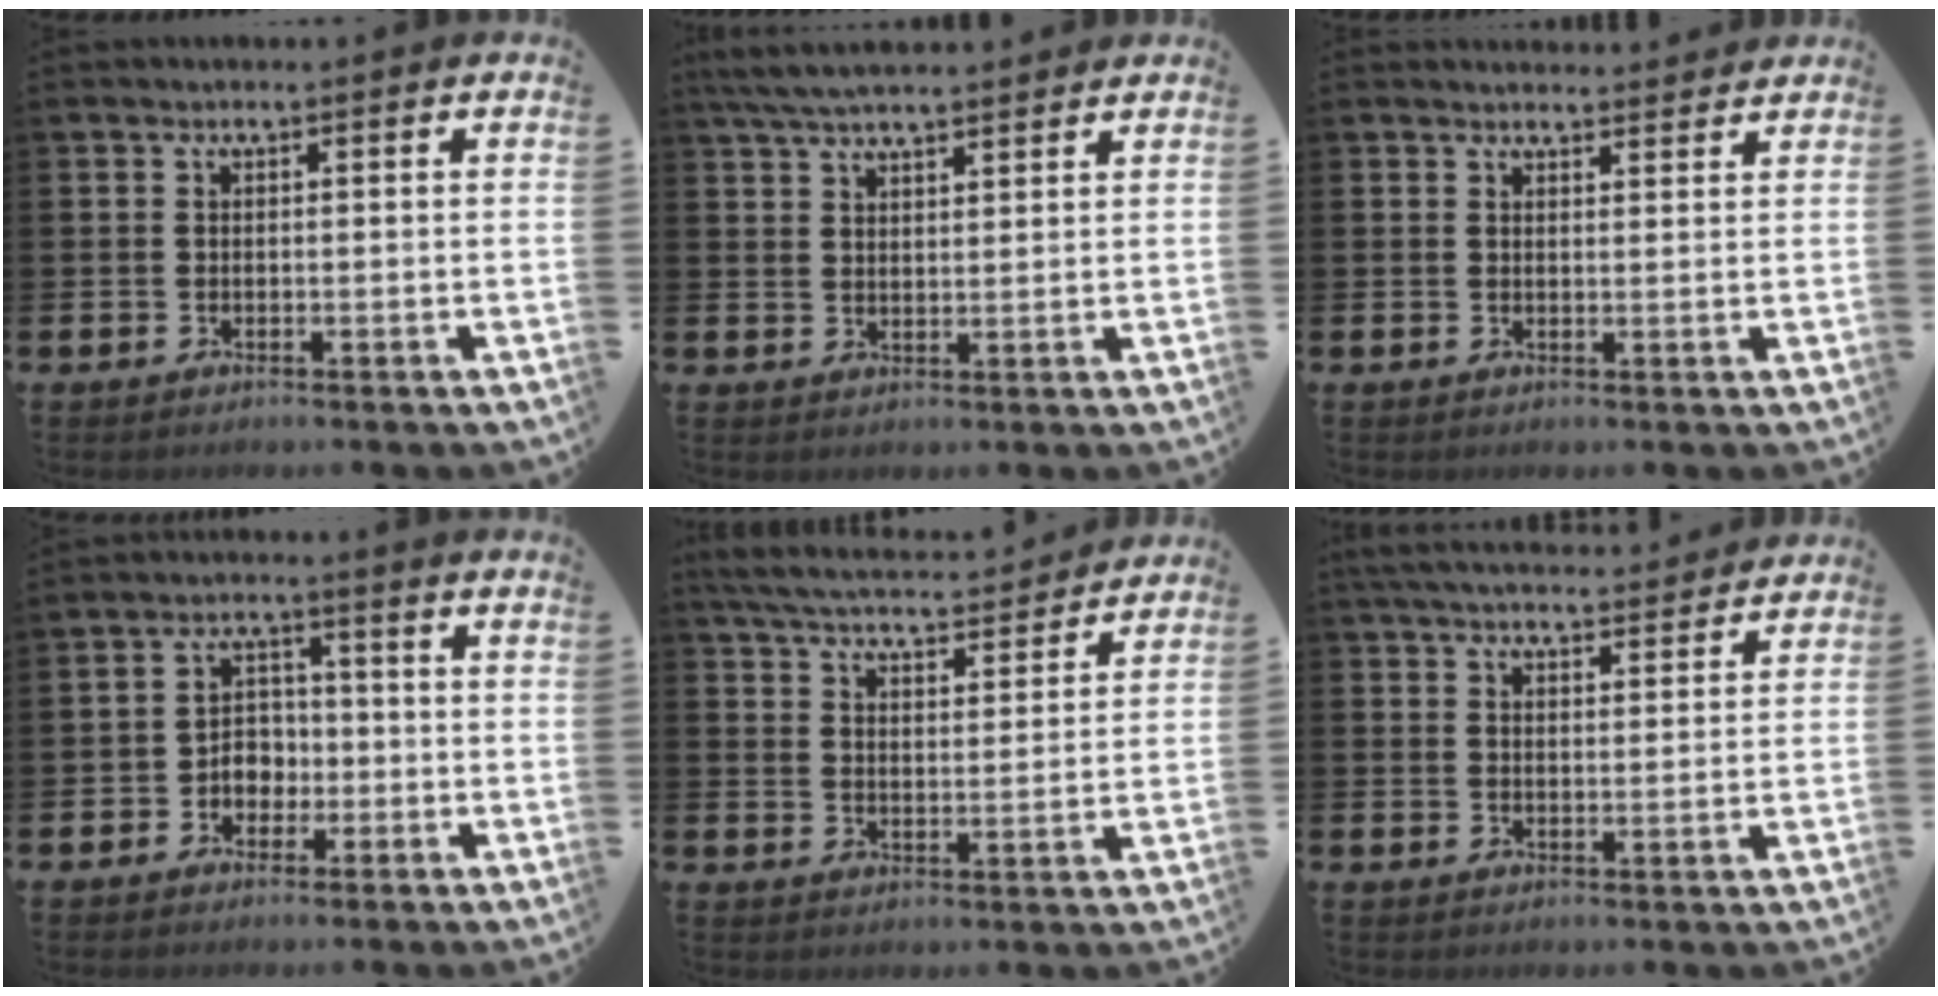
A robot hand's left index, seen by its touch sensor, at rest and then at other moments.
{"total": 5.1, "force": [4.7, 0.8, 1.6], "torque": [-0.049, -0.011, 0.089]}
{"total": 2.3, "force": [2.3, 0.4, -0.1], "torque": [0.010, -0.016, 0.040]}
{"total": 3.5, "force": [-1.4, 2.9, 1.4], "torque": [-0.030, 0.008, -0.033]}
{"total": 5.5, "force": [5.3, 0.7, 1.1], "torque": [-0.048, -0.039, 0.091]}
{"total": 5.0, "force": [4.9, 0.6, 0.7], "torque": [-0.025, -0.028, 0.088]}